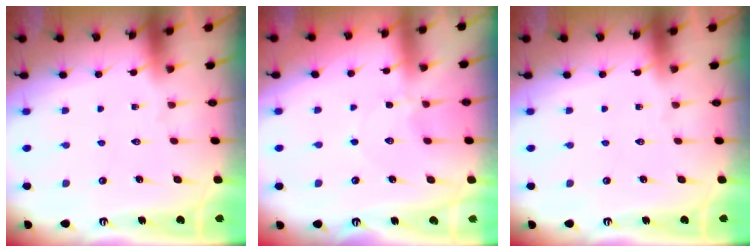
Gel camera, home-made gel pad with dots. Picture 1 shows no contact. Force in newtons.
{"total": 1.0, "press": 1.0, "slide": 0.1}
{"total": 0.0}